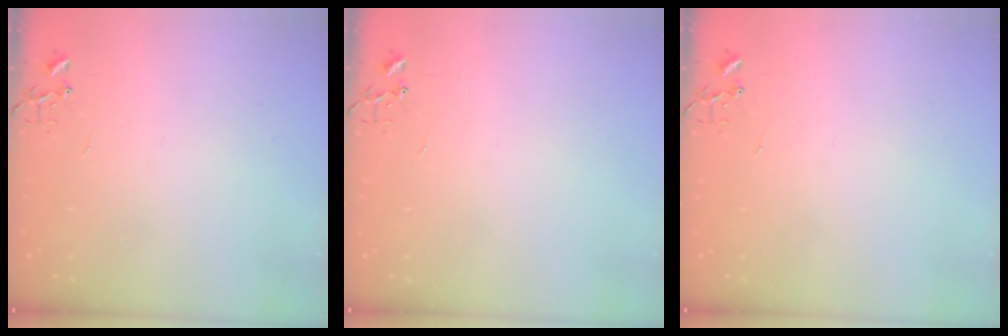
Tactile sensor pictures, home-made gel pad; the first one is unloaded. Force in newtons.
{"total": 0.0}
{"total": 0.0}